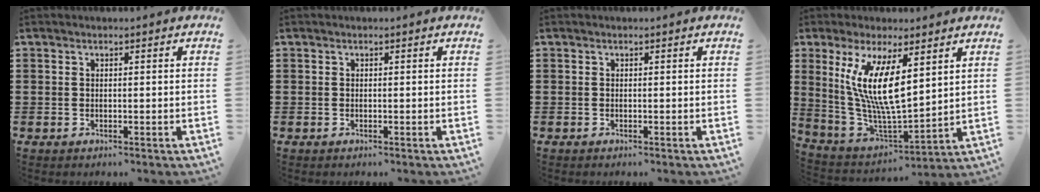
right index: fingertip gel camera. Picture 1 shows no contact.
{"total": 0.0}
{"total": 0.0}
{"total": 11.0, "force": [3.5, 3.0, 10.0], "torque": [-0.216, -0.022, 0.062]}